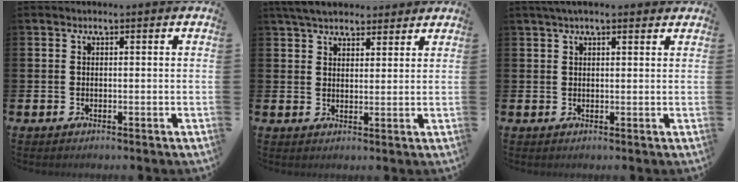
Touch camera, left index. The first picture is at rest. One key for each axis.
{"total": 5.2, "fx": 4.9, "fy": 1.6, "fz": 1.1, "tx": -0.027, "ty": -0.014, "tz": 0.089}
{"total": 2.7, "fx": 2.2, "fy": 0.7, "fz": 1.4, "tx": -0.024, "ty": 0.002, "tz": 0.037}